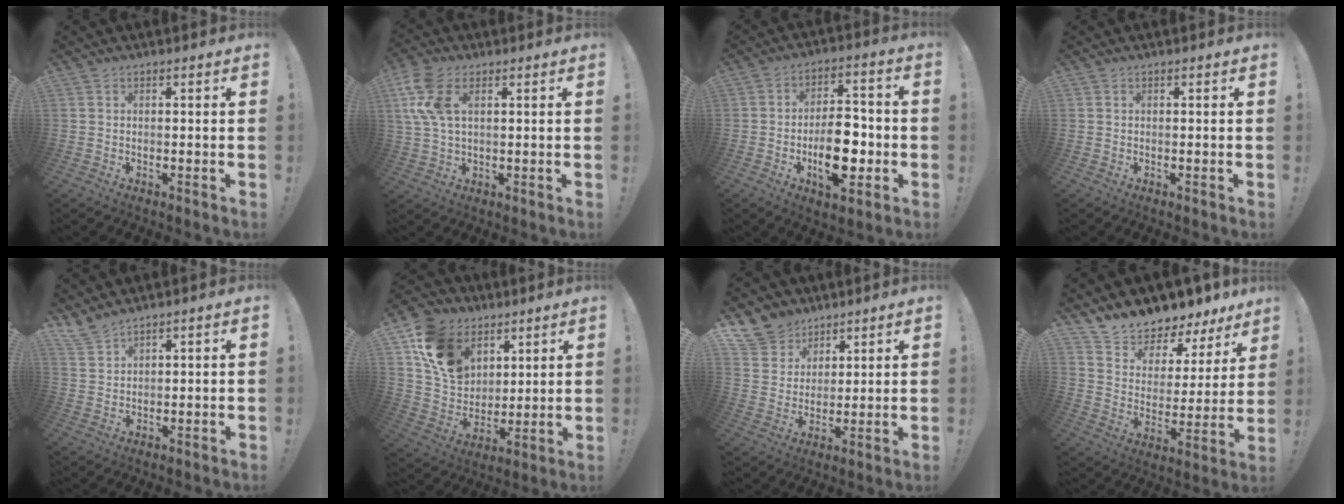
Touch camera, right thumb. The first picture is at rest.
{"total": 10.4, "force": [3.7, 5.8, 7.8], "torque": [-0.180, 0.002, 0.072]}
{"total": 14.6, "force": [-3.7, 8.0, 11.6], "torque": [-0.195, 0.019, -0.060]}
{"total": 0.0}
{"total": 4.6, "force": [4.1, 0.9, 1.8], "torque": [-0.039, -0.024, 0.078]}
{"total": 16.1, "force": [8.1, 11.9, 7.2], "torque": [-0.120, -0.040, 0.162]}
{"total": 10.2, "force": [7.2, 7.0, 1.6], "torque": [-0.035, -0.055, 0.145]}
{"total": 8.6, "force": [8.3, 2.3, 0.5], "torque": [-0.021, -0.095, 0.143]}